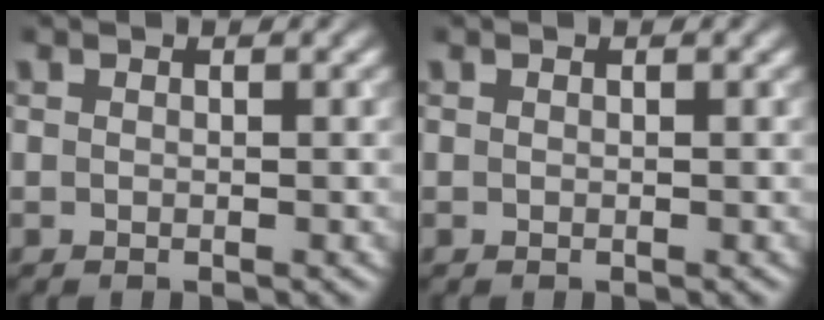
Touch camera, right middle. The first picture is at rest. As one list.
[{"total": 0.0}]